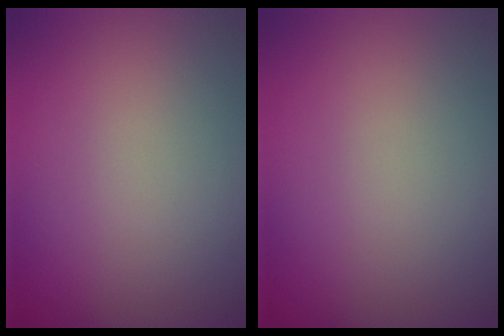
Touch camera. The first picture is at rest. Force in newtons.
{"total": 0.0}